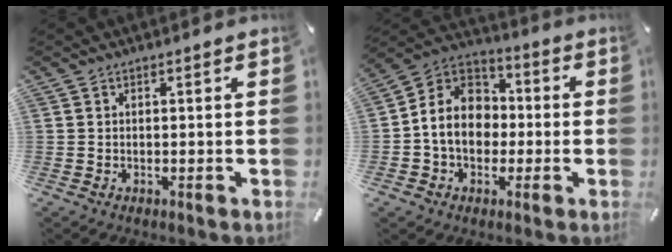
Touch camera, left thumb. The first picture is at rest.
{"total": 12.0, "force": [-1.9, 10.3, 5.8], "torque": [-0.138, 0.022, -0.035]}